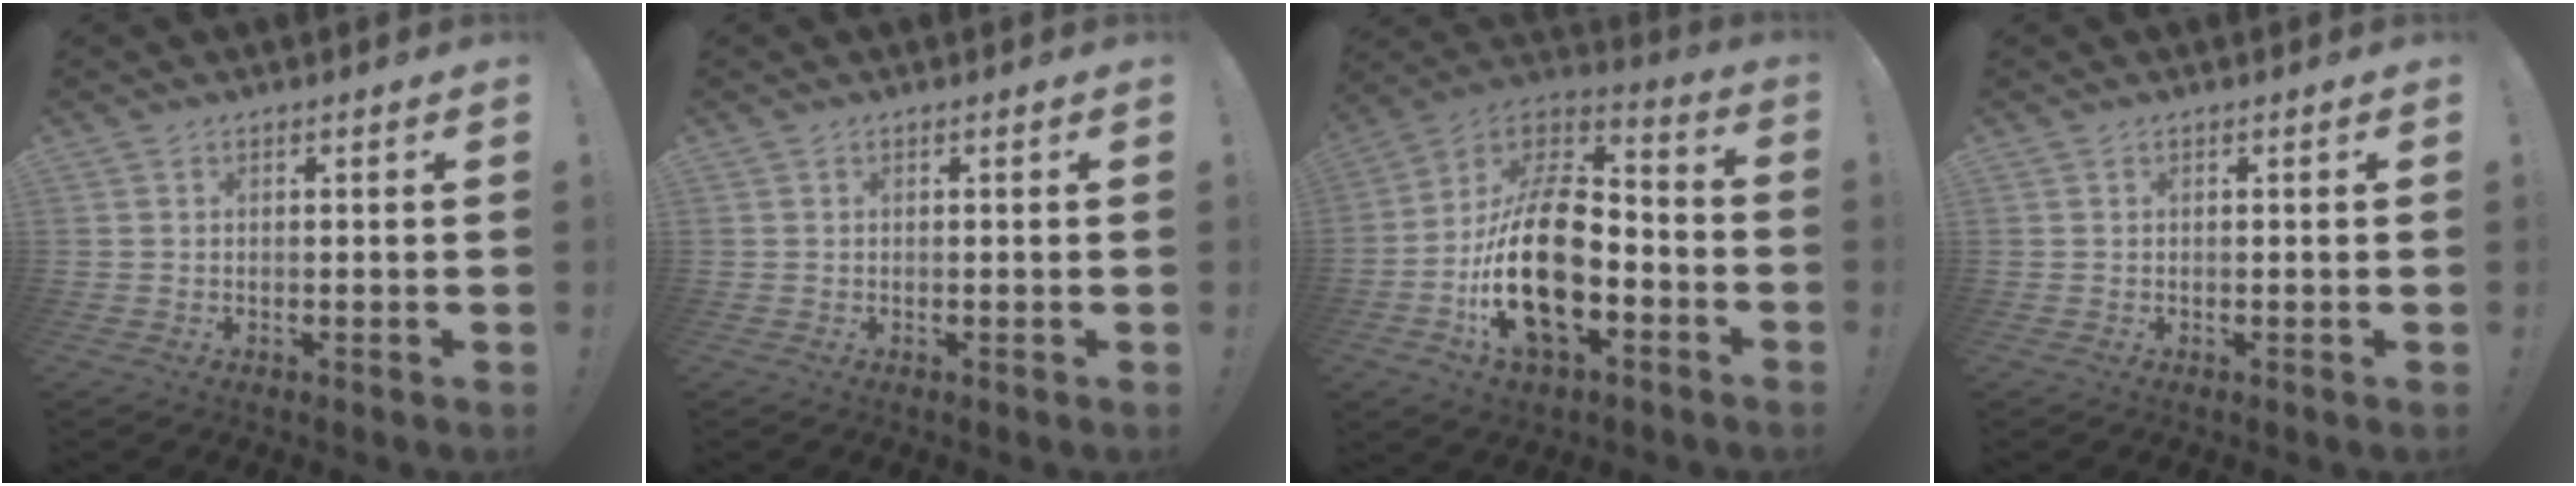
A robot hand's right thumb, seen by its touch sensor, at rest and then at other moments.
{"total": 0.0}
{"total": 25.2, "force": [-6.1, 13.9, 20.2], "torque": [-0.390, 0.032, -0.098]}
{"total": 0.0}